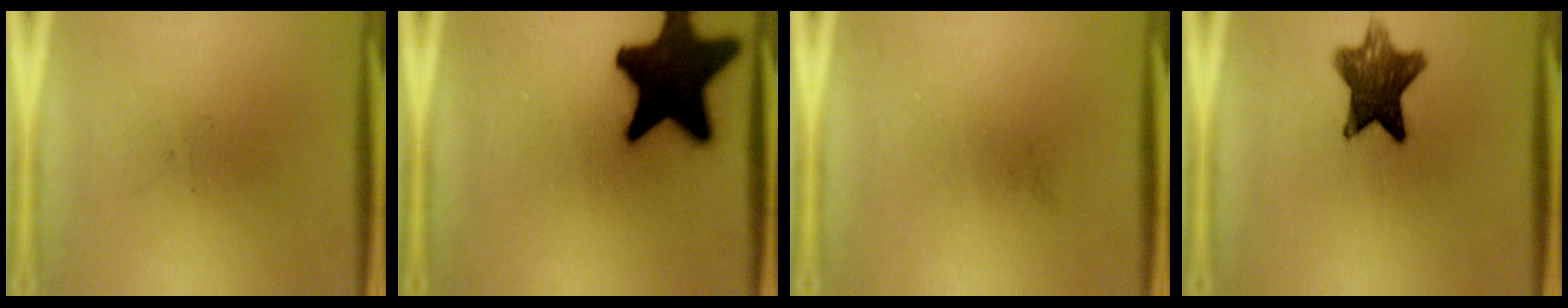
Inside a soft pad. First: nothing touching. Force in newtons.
{"total": 19.8}
{"total": 0.0}
{"total": 9.5}